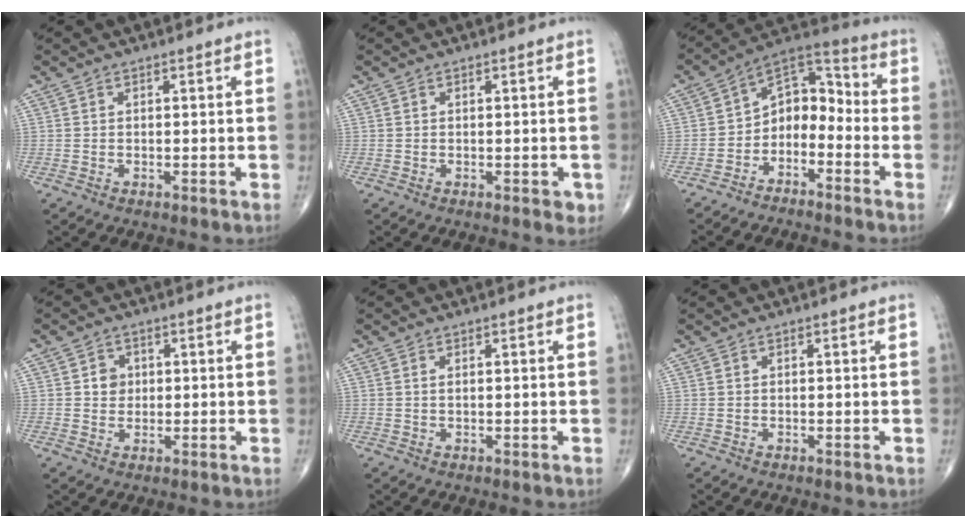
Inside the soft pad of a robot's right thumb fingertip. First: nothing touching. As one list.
[{"total": 1.7, "force": [-0.5, 0.9, 1.3], "torque": [-0.003, 0.001, -0.006]}, {"total": 10.0, "force": [-4.0, 6.7, 6.2], "torque": [-0.069, 0.076, -0.086]}, {"total": 3.1, "force": [0.5, 2.8, 1.3], "torque": [0.000, 0.002, 0.007]}, {"total": 0.7, "force": [0.2, 0.3, 0.7], "torque": [-0.017, 0.003, 0.005]}, {"total": 0.0}]